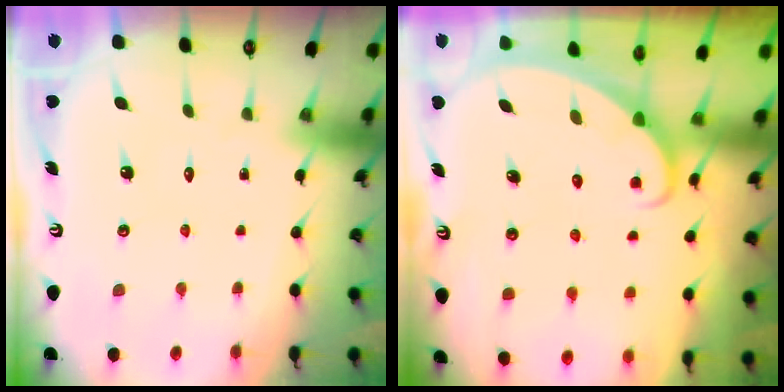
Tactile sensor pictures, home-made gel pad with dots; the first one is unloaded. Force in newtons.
{"total": 2.0, "press": 2.0, "slide": 0.0}